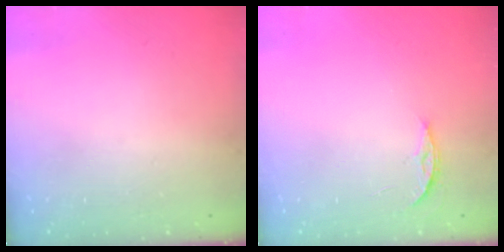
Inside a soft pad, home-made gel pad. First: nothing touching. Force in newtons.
{"total": 3.5, "press": 3.5, "slide": 0.4}